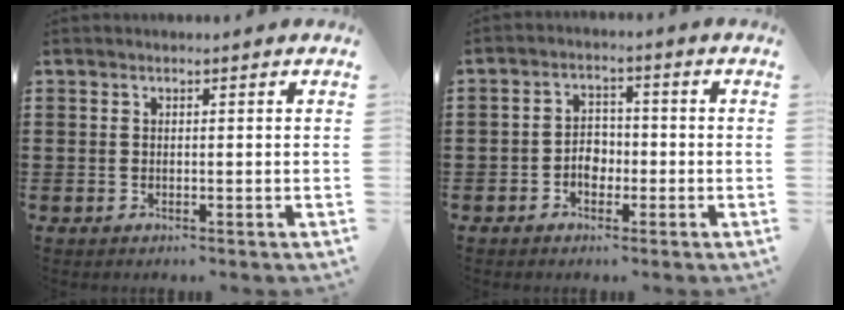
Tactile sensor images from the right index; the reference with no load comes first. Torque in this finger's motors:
{"motor_torque": [0.84, 1.30, 0.10, 0.02]}